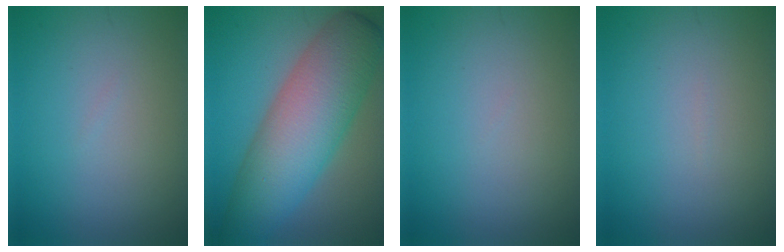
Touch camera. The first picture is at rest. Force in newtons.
{"total": 10.8, "press": 10.8, "slide": 0.2}
{"total": 0.0}
{"total": 0.0}